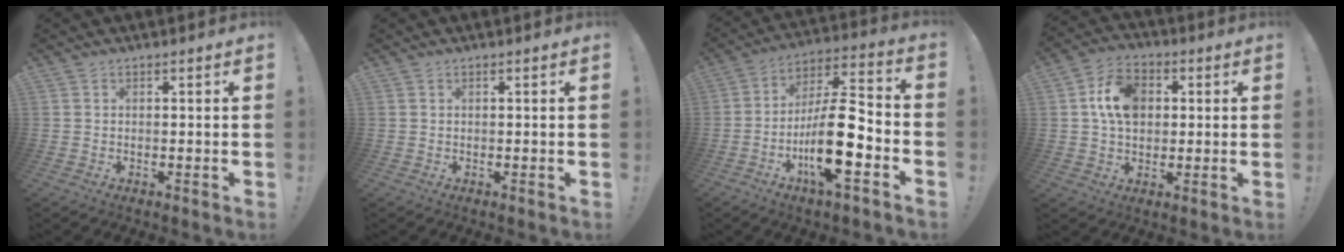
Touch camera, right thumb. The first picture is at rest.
{"total": 0.0}
{"total": 19.3, "force": [-6.4, 6.0, 17.2], "torque": [-0.318, 0.036, -0.099]}
{"total": 11.6, "force": [2.3, 8.5, 7.5], "torque": [-0.127, 0.013, 0.046]}